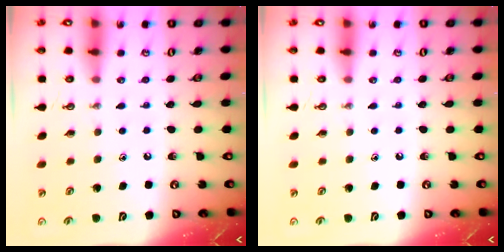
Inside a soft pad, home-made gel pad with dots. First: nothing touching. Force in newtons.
{"total": 0.0}